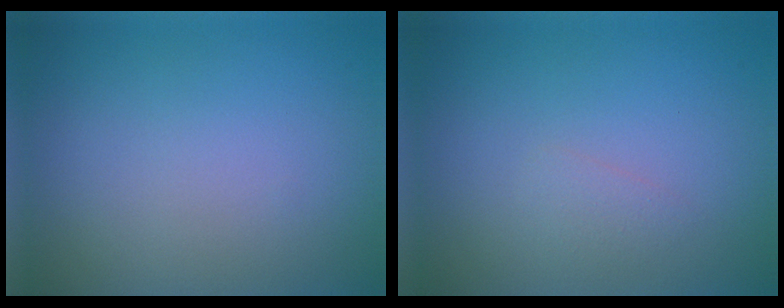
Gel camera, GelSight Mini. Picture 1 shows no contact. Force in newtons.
{"total": 0.9, "press": 0.9, "slide": 0.1}